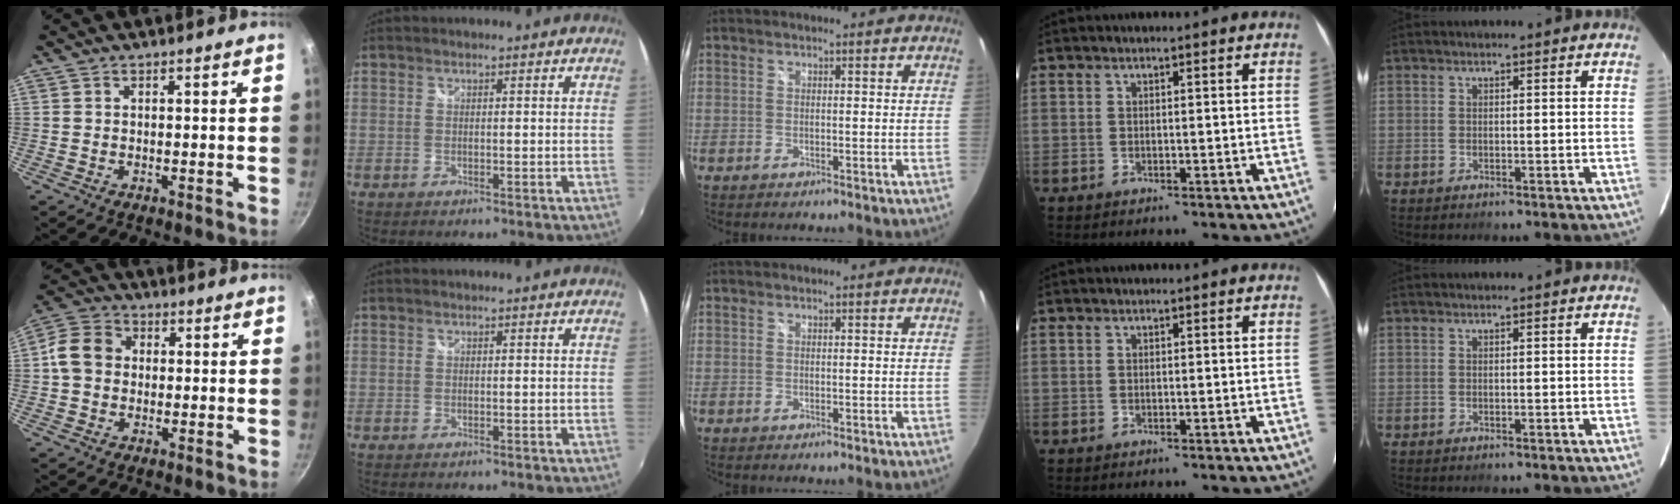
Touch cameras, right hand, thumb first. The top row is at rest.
{"thumb": {"total": 8.0, "force": [0.3, 6.7, 4.3], "torque": [-0.057, 0.016, -0.014]}}